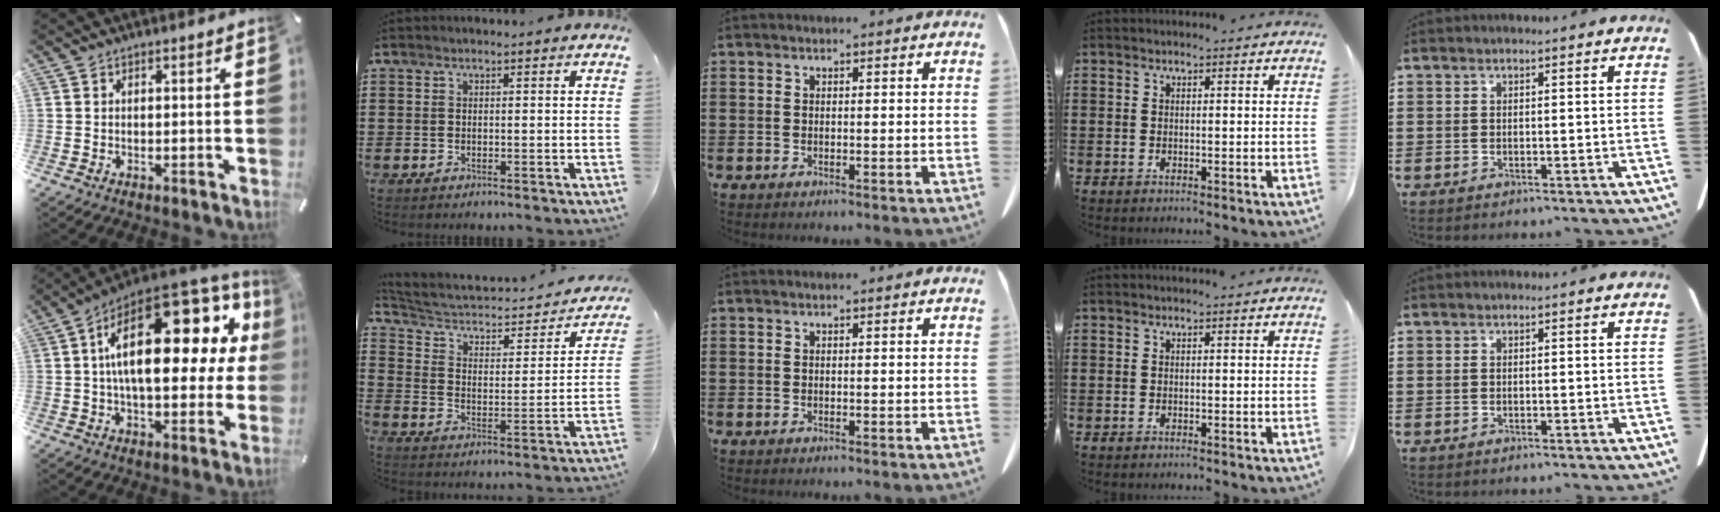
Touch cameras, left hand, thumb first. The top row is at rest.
{"thumb": {"total": 26.4, "force": [7.1, 13.2, 21.8], "torque": [-0.354, -0.043, 0.117]}, "index": {"total": 4.0, "force": [3.0, 1.8, 1.9], "torque": [-0.058, -0.026, 0.041]}}